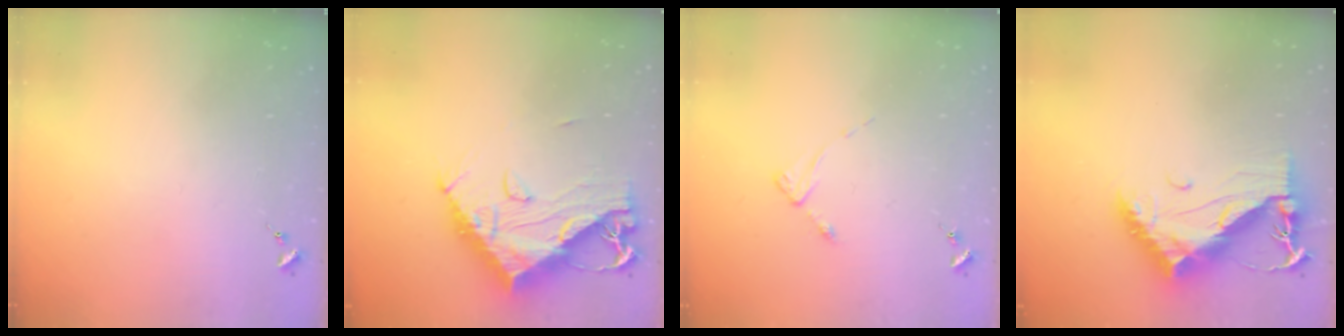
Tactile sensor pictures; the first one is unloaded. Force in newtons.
{"total": 15.8, "press": 15.7, "slide": 1.7}
{"total": 2.5, "press": 2.5, "slide": 0.3}
{"total": 13.2, "press": 13.2, "slide": 1.2}